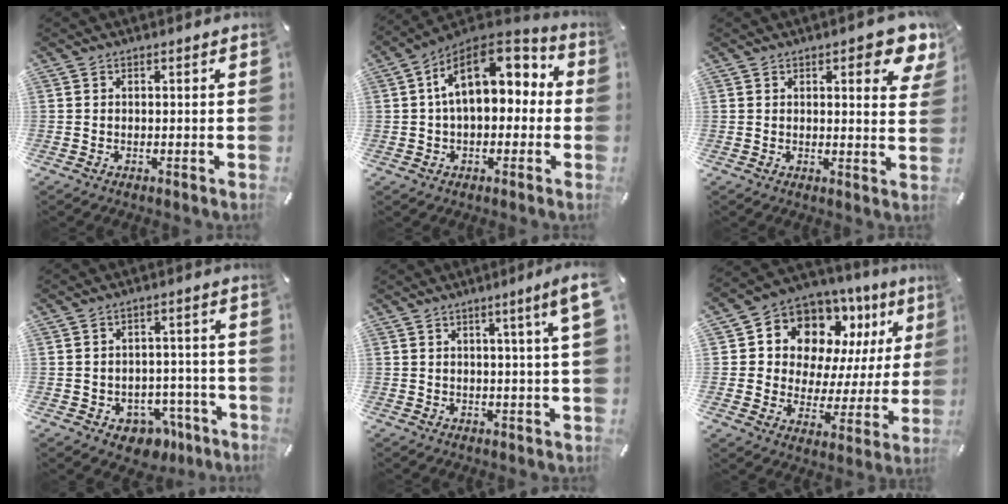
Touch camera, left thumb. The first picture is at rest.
{"total": 14.8, "force": [4.2, 9.3, 10.7], "torque": [-0.181, -0.017, 0.075]}
{"total": 7.4, "force": [4.4, 2.6, 5.3], "torque": [-0.063, -0.024, 0.071]}
{"total": 6.9, "force": [-3.3, 5.4, 2.8], "torque": [-0.030, 0.027, -0.053]}
{"total": 6.4, "force": [2.8, -0.4, 5.7], "torque": [-0.096, -0.007, 0.042]}
{"total": 11.2, "force": [7.4, 7.7, 3.2], "torque": [-0.069, -0.069, 0.139]}